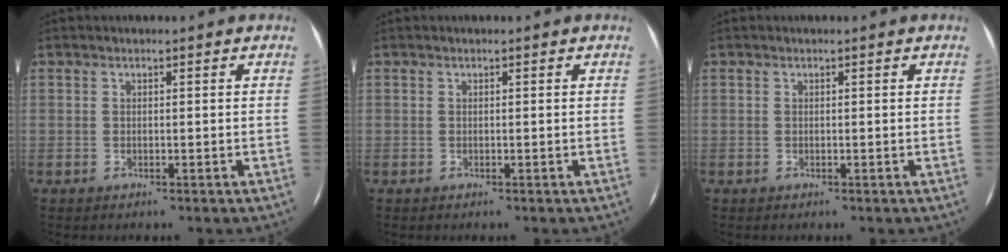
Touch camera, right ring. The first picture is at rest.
{"total": 0.0}
{"total": 0.0}